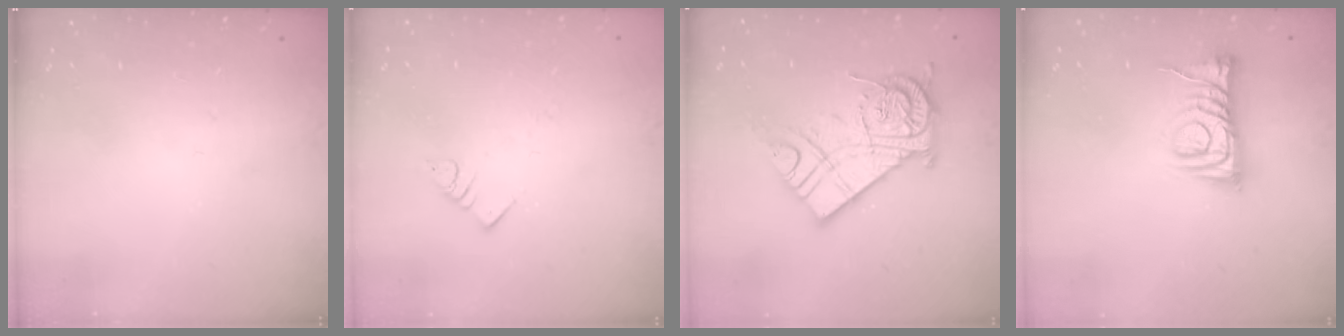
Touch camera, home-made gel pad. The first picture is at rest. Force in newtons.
{"total": 3.0, "press": 3.0, "slide": 0.1}
{"total": 15.8, "press": 15.7, "slide": 1.3}
{"total": 9.2, "press": 9.2, "slide": 0.6}